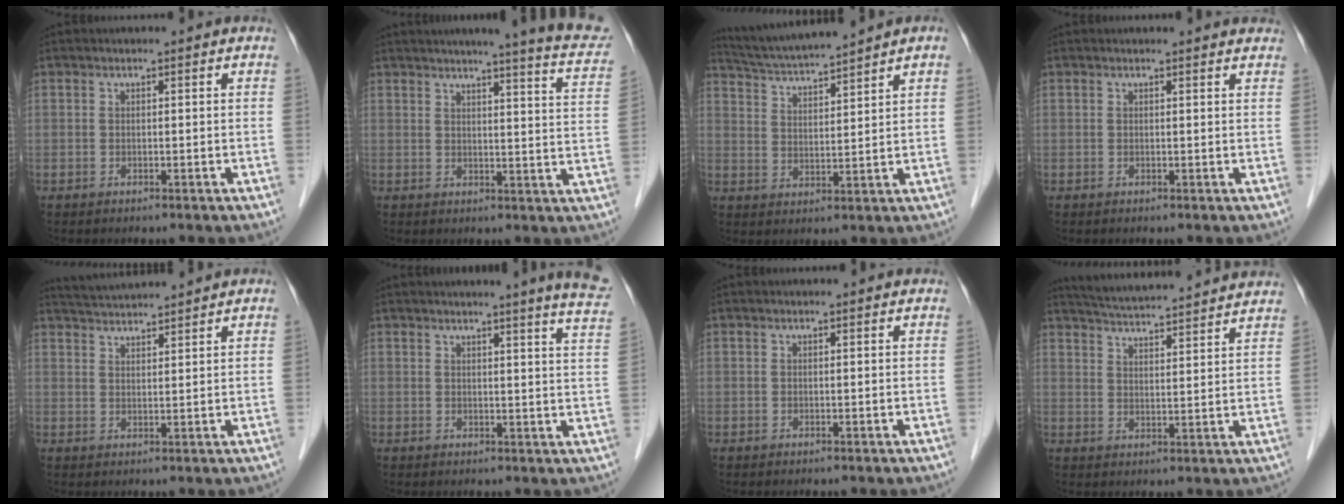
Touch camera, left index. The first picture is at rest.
{"total": 14.7, "force": [12.5, 0.3, 7.7], "torque": [-0.094, -0.032, 0.127]}
{"total": 9.0, "force": [8.4, -1.0, 3.2], "torque": [-0.062, 0.016, 0.153]}
{"total": 4.2, "force": [4.1, 0.6, 0.8], "torque": [-0.007, 0.010, 0.032]}
{"total": 5.8, "force": [5.6, -0.8, 1.2], "torque": [-0.027, 0.027, 0.098]}
{"total": 10.3, "force": [9.0, -0.7, 4.9], "torque": [-0.050, -0.040, 0.076]}
{"total": 1.0, "force": [1.0, 0.1, 0.2], "torque": [-0.009, 0.014, 0.012]}
{"total": 16.9, "force": [15.8, 0.6, 5.9], "torque": [-0.105, 0.020, 0.218]}